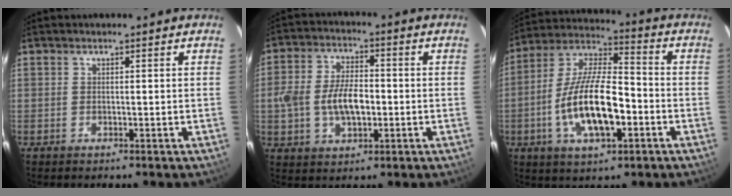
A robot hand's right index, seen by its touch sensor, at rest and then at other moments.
{"total": 10.0, "force": [-1.5, 5.6, 8.1], "torque": [-0.162, 0.008, -0.024]}
{"total": 16.4, "force": [-4.7, 6.1, 14.5], "torque": [-0.285, 0.002, -0.084]}